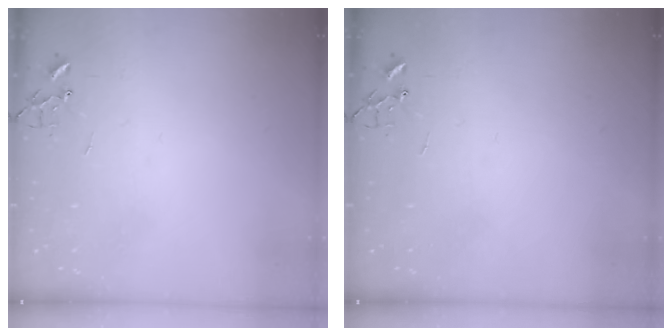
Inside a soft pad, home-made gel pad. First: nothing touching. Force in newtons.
{"total": 0.0}